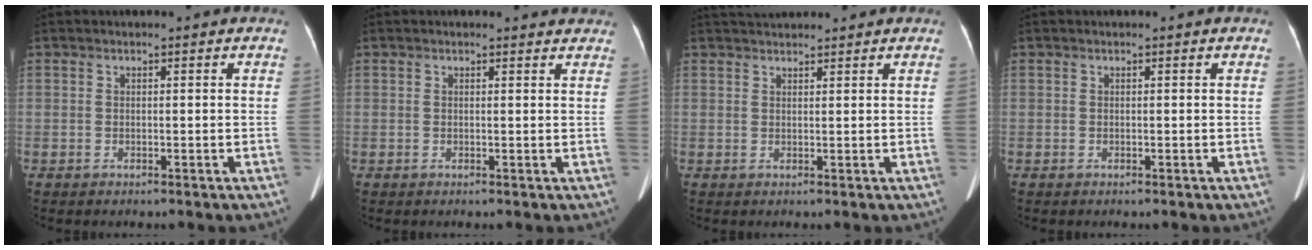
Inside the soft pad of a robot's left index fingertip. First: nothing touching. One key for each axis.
{"total": 2.5, "fx": 2.4, "fy": 0.6, "fz": 0.3, "tx": -0.013, "ty": -0.004, "tz": 0.010}
{"total": 3.2, "fx": 3.1, "fy": 0.4, "fz": 0.7, "tx": -0.015, "ty": 0.030, "tz": 0.054}
{"total": 0.0}